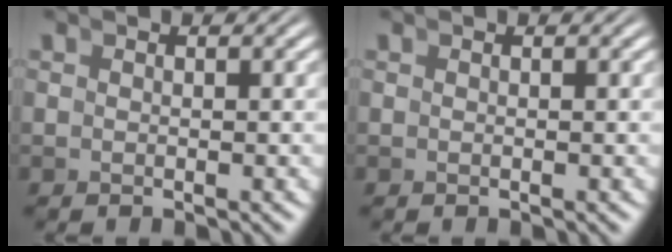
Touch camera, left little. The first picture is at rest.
{"total": 0.0}